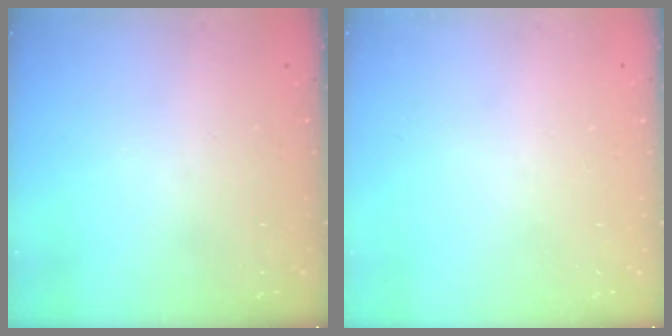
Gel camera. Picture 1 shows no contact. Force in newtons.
{"total": 0.0}